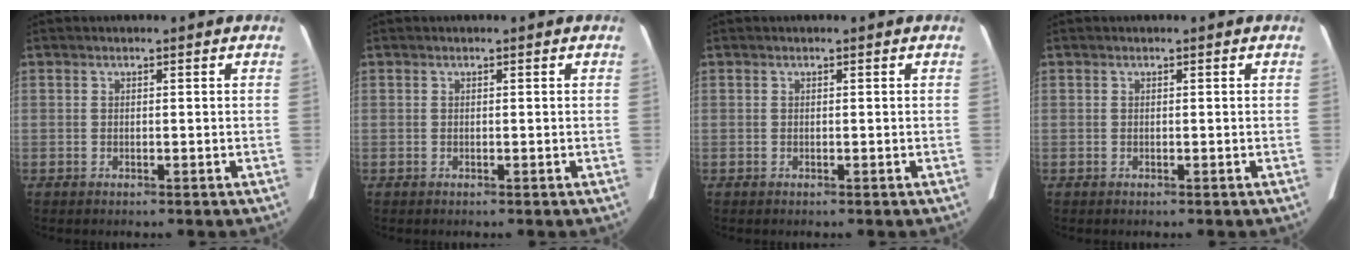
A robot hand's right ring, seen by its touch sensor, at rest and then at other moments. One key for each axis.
{"total": 0.0}
{"total": 0.0}
{"total": 0.0}